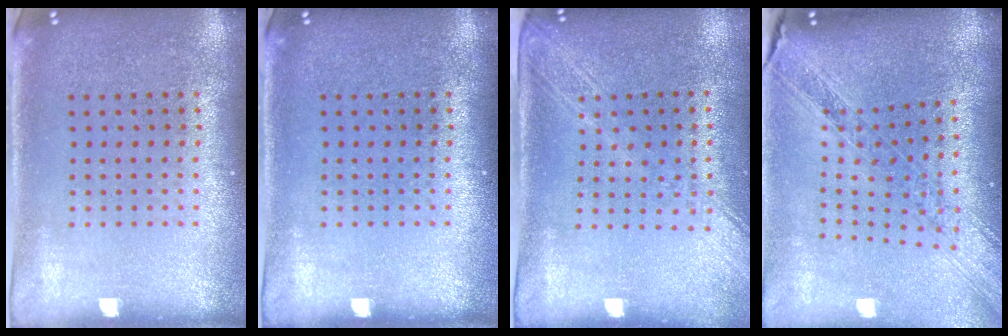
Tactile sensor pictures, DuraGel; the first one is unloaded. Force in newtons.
{"total": 0.0}
{"total": 2.0, "press": 1.7, "slide": 1.1}
{"total": 1.6, "press": 1.5, "slide": 0.6}